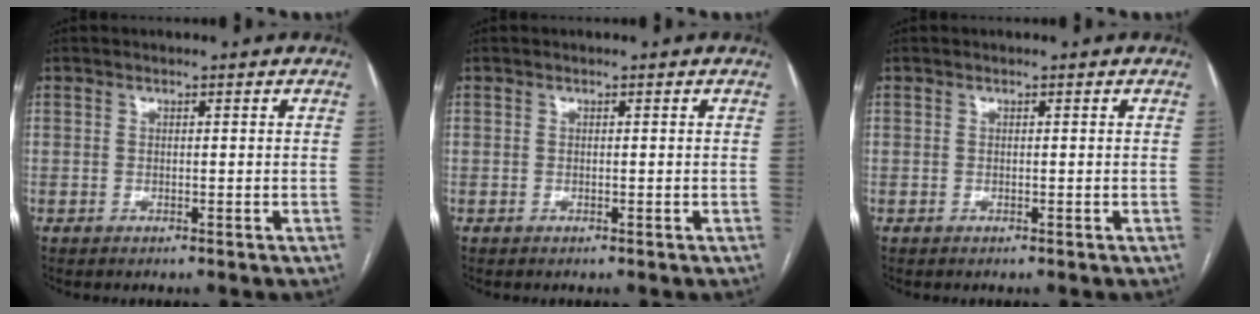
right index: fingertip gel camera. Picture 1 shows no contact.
{"total": 0.0}
{"total": 0.0}